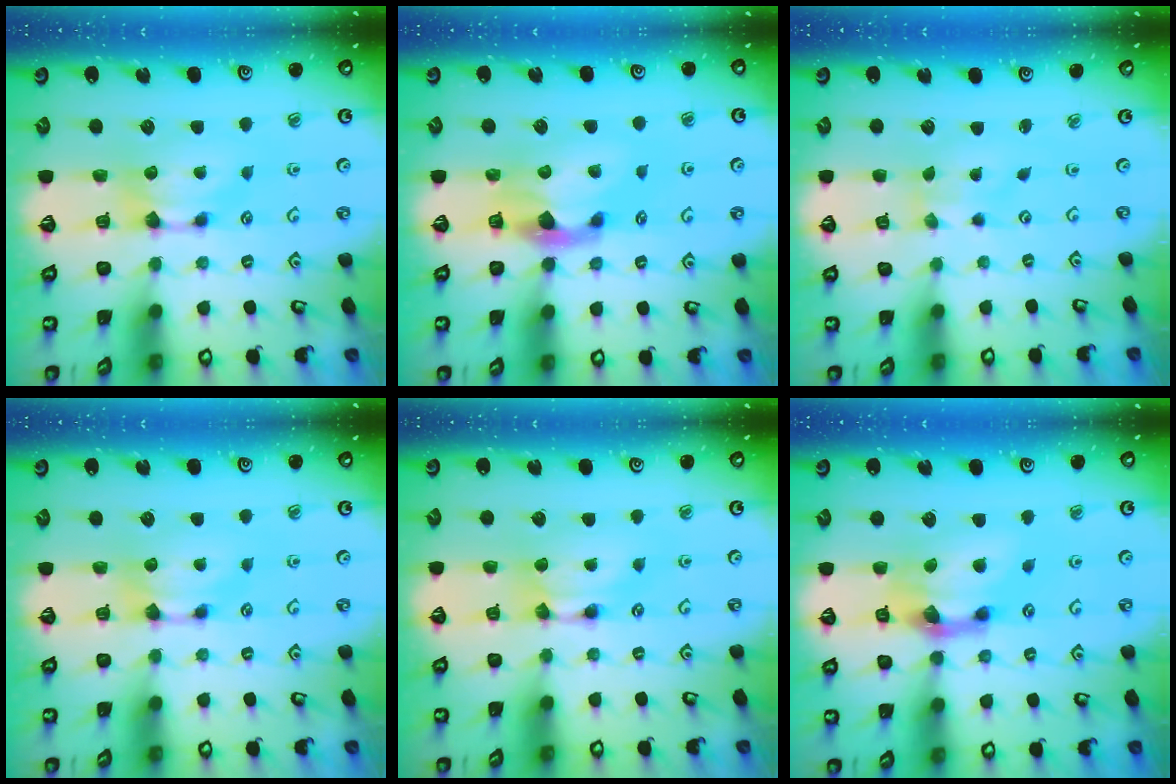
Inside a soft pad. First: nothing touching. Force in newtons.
{"total": 2.8, "press": 2.5, "slide": 1.3}
{"total": 2.4, "press": 2.4, "slide": 0.7}
{"total": 0.0}
{"total": 1.8, "press": 1.8, "slide": 0.1}
{"total": 5.3, "press": 4.9, "slide": 2.0}